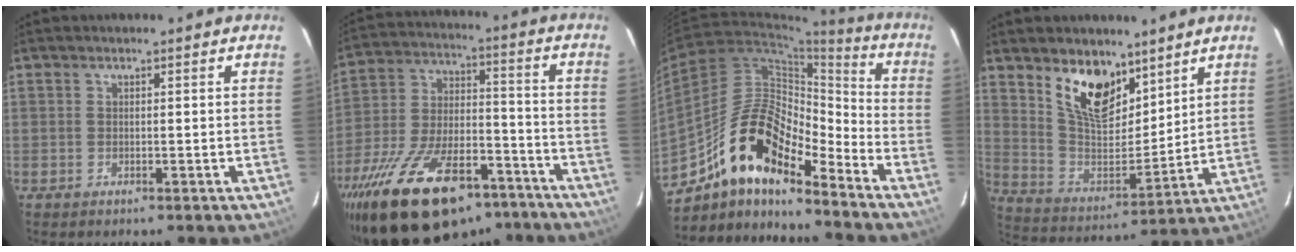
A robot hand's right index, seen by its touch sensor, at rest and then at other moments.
{"total": 27.6, "force": [-19.0, 11.9, 16.1], "torque": [-0.304, -0.011, -0.288]}
{"total": 16.8, "force": [-12.4, 5.7, 9.8], "torque": [-0.170, 0.015, -0.235]}
{"total": 13.9, "force": [9.0, 7.0, 7.9], "torque": [-0.149, -0.009, 0.175]}